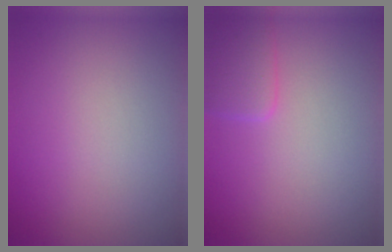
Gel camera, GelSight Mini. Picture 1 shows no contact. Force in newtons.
{"total": 2.1, "press": 2.1, "slide": 0.1}